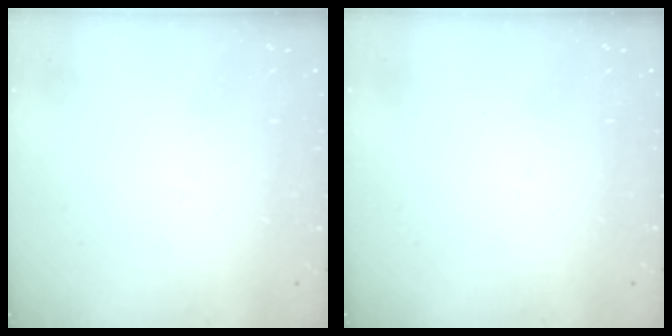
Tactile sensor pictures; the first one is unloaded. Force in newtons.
{"total": 0.0}